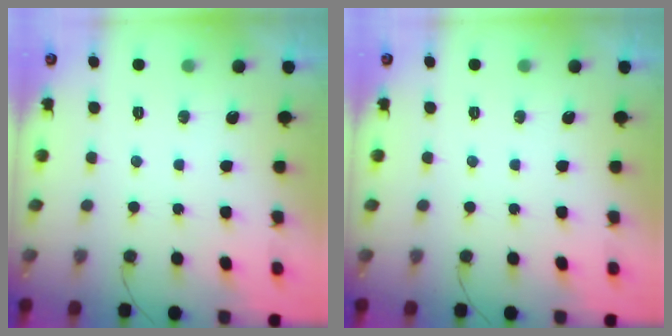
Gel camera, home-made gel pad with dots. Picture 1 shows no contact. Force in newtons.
{"total": 0.0}